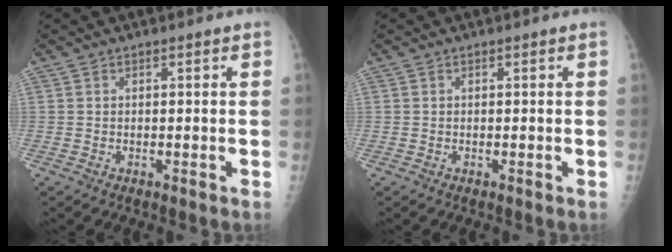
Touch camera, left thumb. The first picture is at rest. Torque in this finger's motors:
{"motor_torque": [0.03, 0.03, 0.01, -0.02, 0.00]}